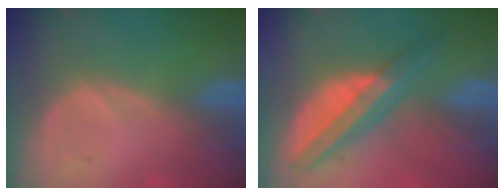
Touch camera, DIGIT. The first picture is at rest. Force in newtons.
{"total": 7.7, "press": 6.5, "slide": 4.1}